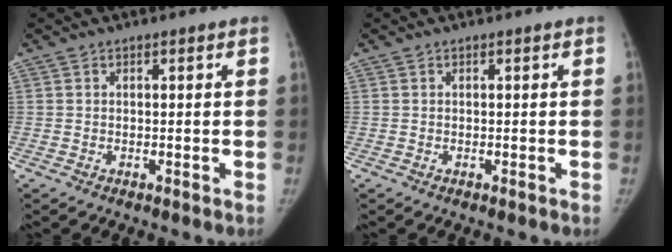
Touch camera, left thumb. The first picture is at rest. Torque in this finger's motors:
{"motor_torque": [0.15, -0.01, 0.44, -0.38, 0.04]}